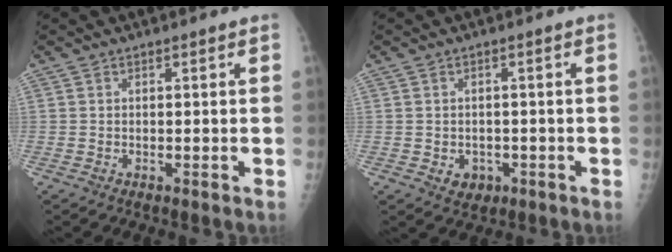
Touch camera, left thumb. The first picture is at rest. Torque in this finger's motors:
{"motor_torque": [-0.40, 0.36, 0.16, -0.08, 0.01]}